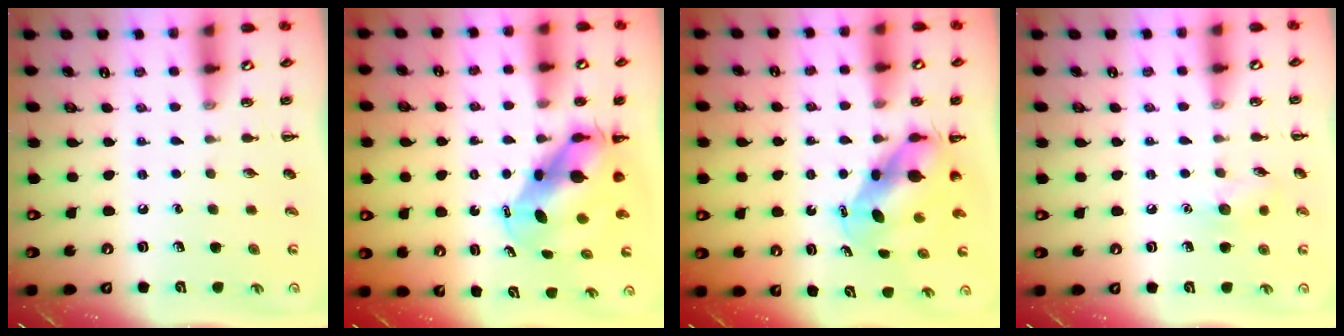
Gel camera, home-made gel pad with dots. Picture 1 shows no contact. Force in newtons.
{"total": 7.3, "press": 7.0, "slide": 2.1}
{"total": 6.6, "press": 6.3, "slide": 1.9}
{"total": 7.8, "press": 7.6, "slide": 1.5}